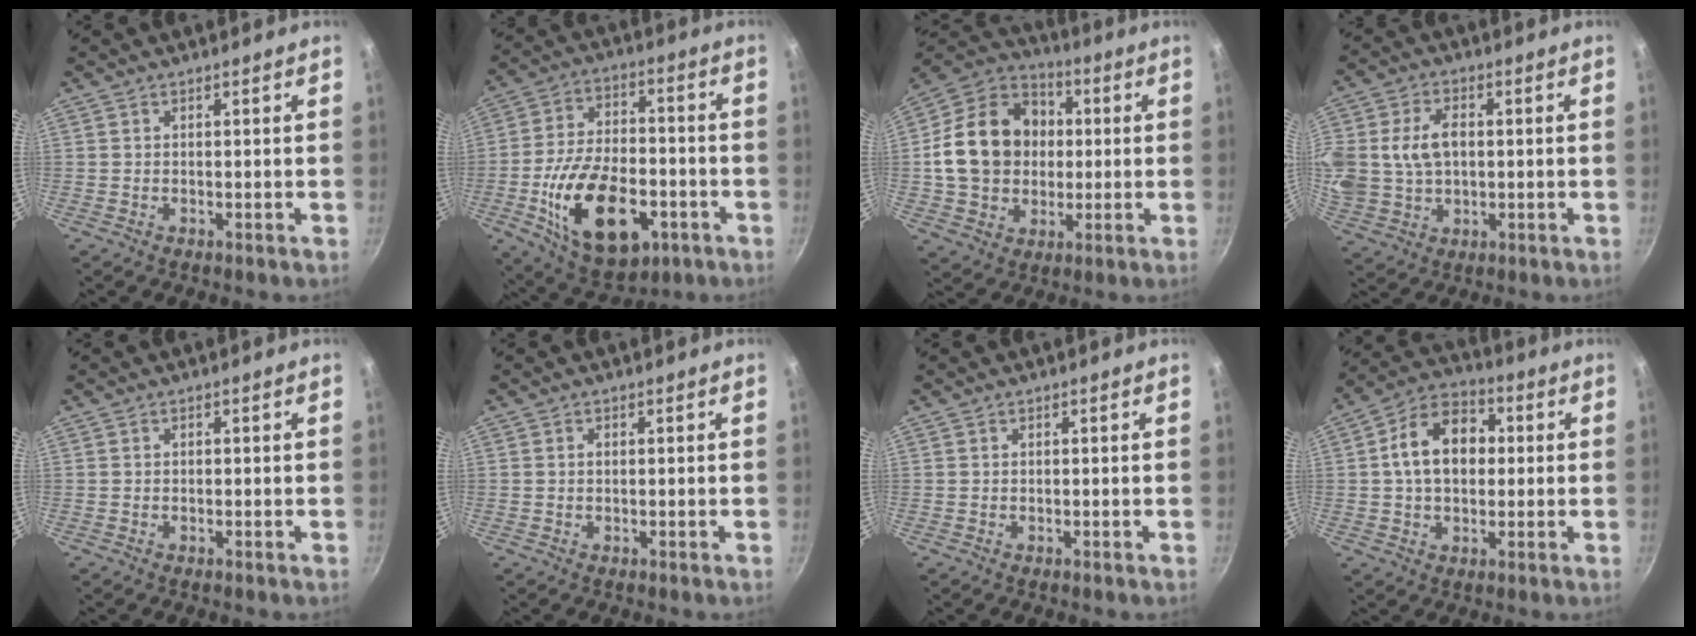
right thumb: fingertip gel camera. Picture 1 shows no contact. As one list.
[{"total": 21.0, "force": [-6.8, 11.9, 15.9], "torque": [-0.258, 0.027, -0.101]}, {"total": 19.2, "force": [1.0, 15.6, 11.1], "torque": [-0.163, 0.028, 0.014]}, {"total": 16.4, "force": [1.8, 12.3, 10.7], "torque": [-0.234, 0.029, 0.039]}, {"total": 0.0}, {"total": 0.7, "force": [0.1, 0.5, 0.5], "torque": [-0.007, 0.003, 0.001]}, {"total": 0.0}, {"total": 11.5, "force": [1.1, 8.1, 8.0], "torque": [-0.098, 0.027, 0.001]}]